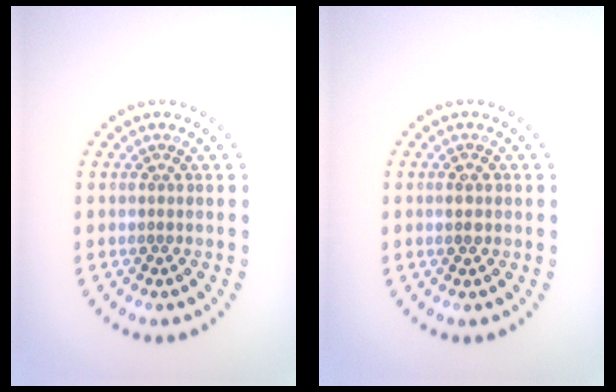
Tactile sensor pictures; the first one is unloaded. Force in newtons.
{"total": 1.5, "press": 1.5, "slide": 0.1}